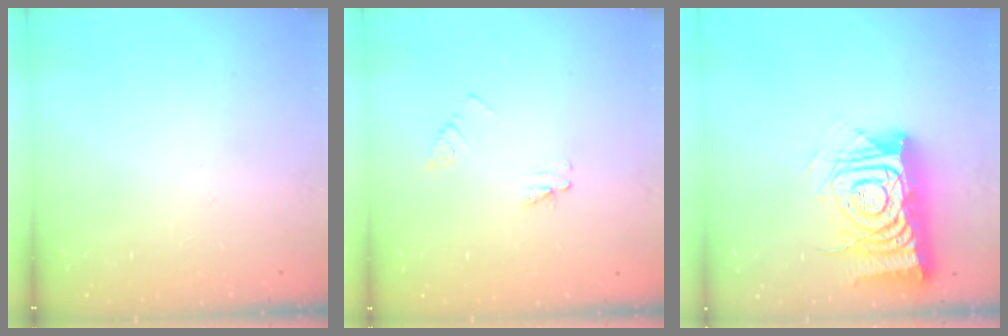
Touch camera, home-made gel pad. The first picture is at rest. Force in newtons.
{"total": 2.9, "press": 2.9, "slide": 0.3}
{"total": 14.1, "press": 14.0, "slide": 2.0}